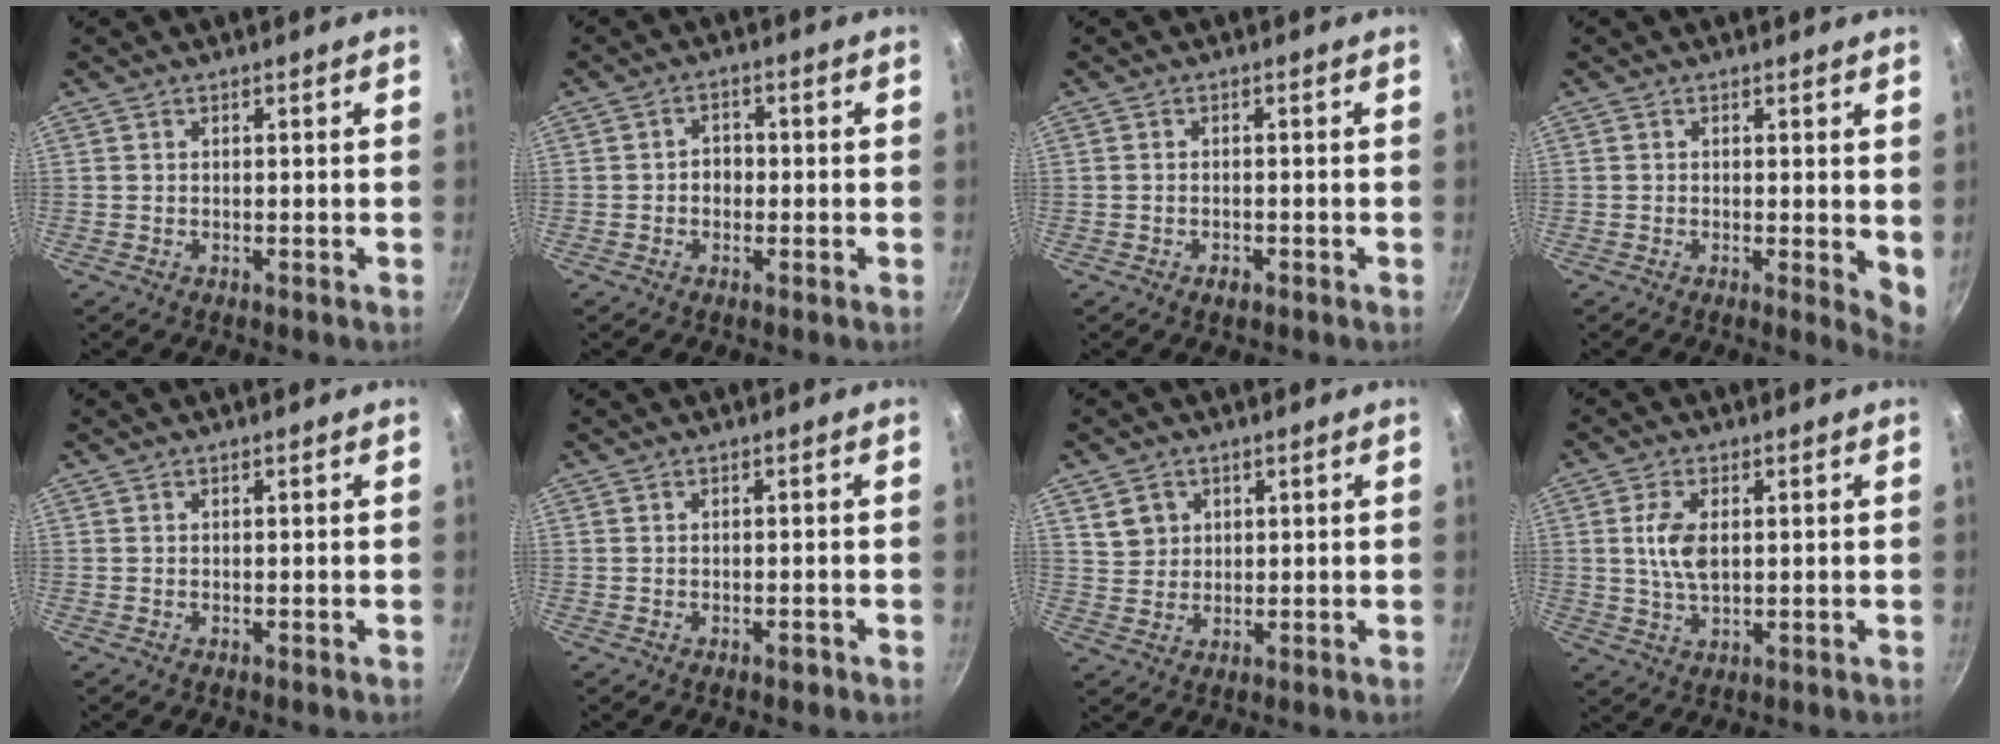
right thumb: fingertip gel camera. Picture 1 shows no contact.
{"total": 2.9, "force": [-0.5, 2.4, 1.6], "torque": [-0.004, 0.010, -0.009]}
{"total": 1.5, "force": [-0.9, 0.8, 0.9], "torque": [-0.018, 0.005, -0.015]}
{"total": 4.2, "force": [0.5, 1.7, 3.9], "torque": [-0.046, -0.009, 0.004]}
{"total": 0.0}
{"total": 0.9, "force": [-0.6, 0.4, 0.5], "torque": [-0.009, 0.008, -0.004]}
{"total": 4.6, "force": [1.8, 3.9, 1.5], "torque": [-0.008, 0.000, 0.039]}
{"total": 6.5, "force": [1.0, 3.5, 5.4], "torque": [-0.104, -0.002, 0.019]}